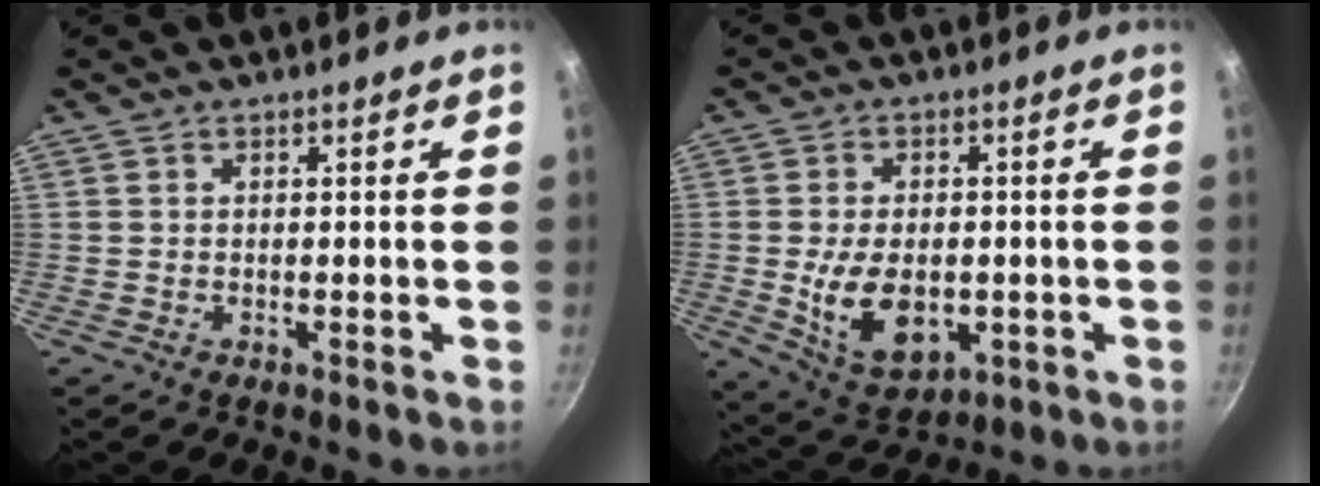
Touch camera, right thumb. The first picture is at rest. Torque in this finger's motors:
{"motor_torque": [-0.14, 0.78, 0.14, 0.31, 0.05]}